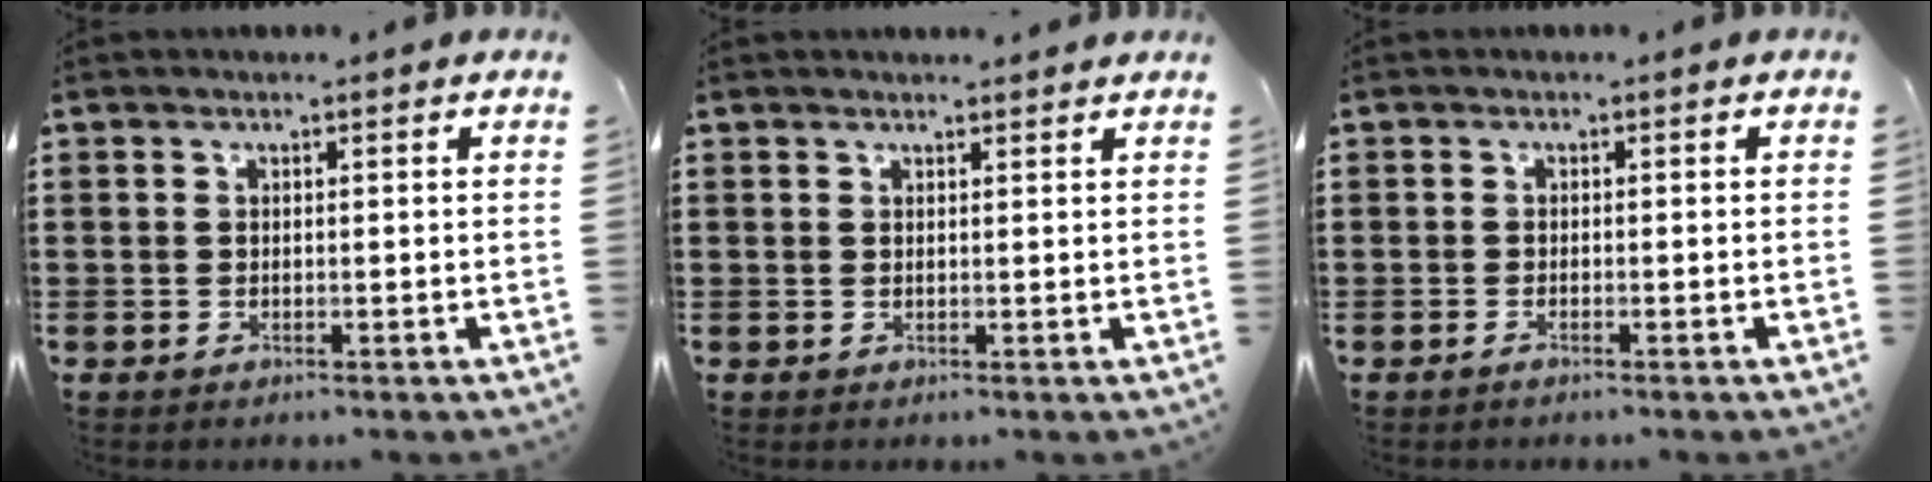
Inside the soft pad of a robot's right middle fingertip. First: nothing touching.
{"total": 1.0, "force": [1.0, -0.1, 0.1], "torque": [0.005, -0.005, 0.018]}
{"total": 0.6, "force": [-0.5, 0.0, 0.4], "torque": [-0.008, -0.002, -0.009]}